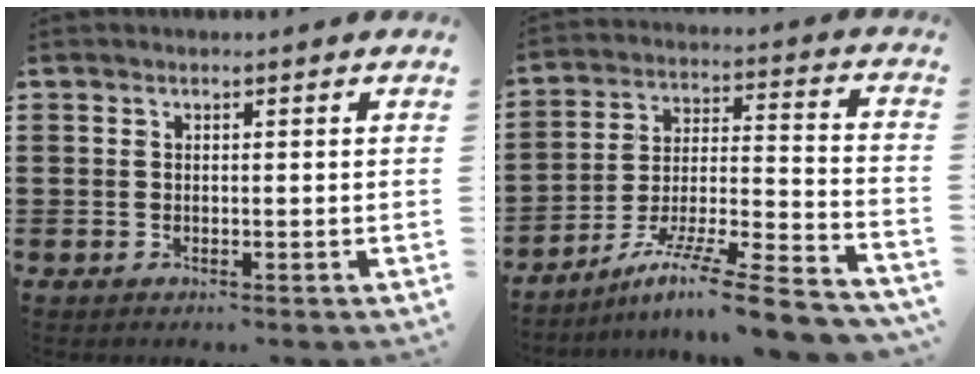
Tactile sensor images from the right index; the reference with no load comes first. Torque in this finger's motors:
{"motor_torque": [-0.02, 0.13, 0.21, 0.05]}